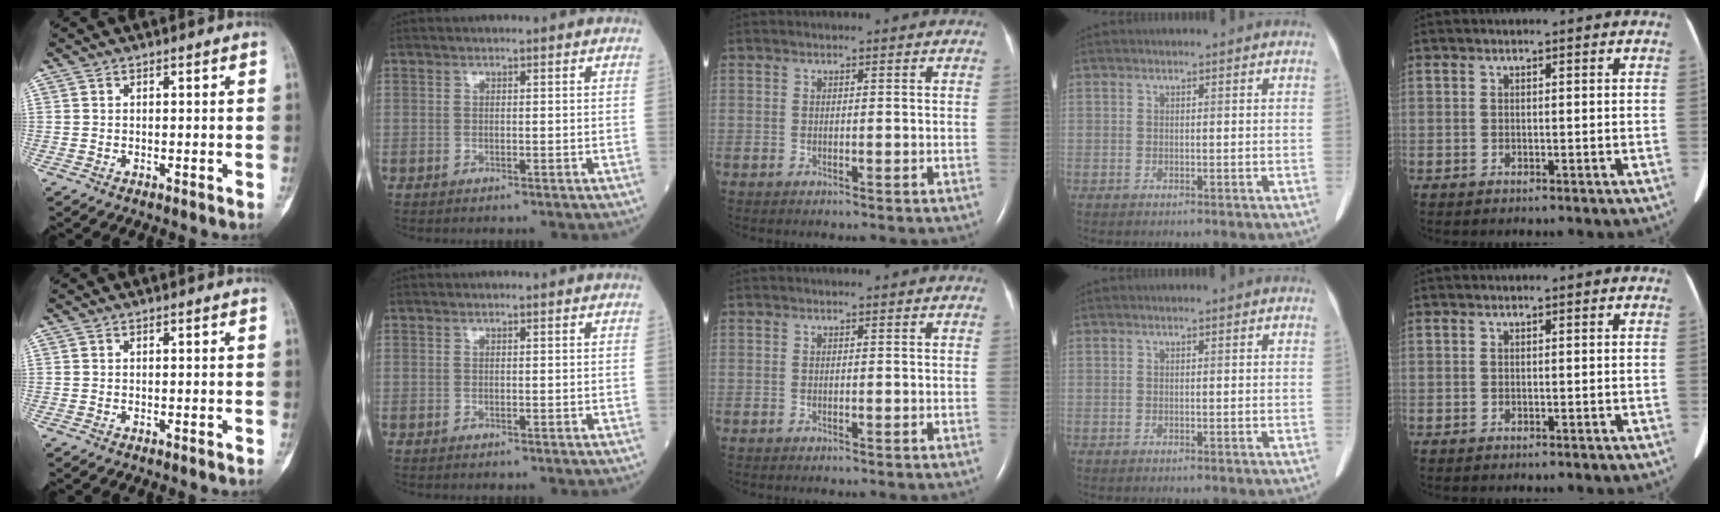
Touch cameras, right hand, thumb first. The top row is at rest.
{}